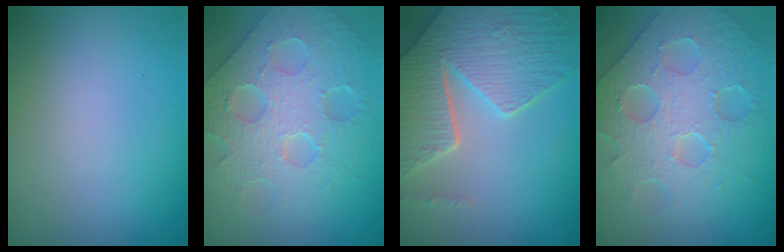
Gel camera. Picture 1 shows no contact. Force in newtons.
{"total": 5.3, "press": 4.9, "slide": 2.0}
{"total": 8.5, "press": 6.1, "slide": 5.8}
{"total": 5.3, "press": 4.9, "slide": 2.0}